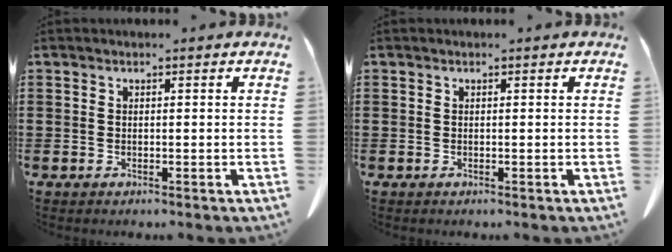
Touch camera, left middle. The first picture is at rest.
{"total": 0.0}